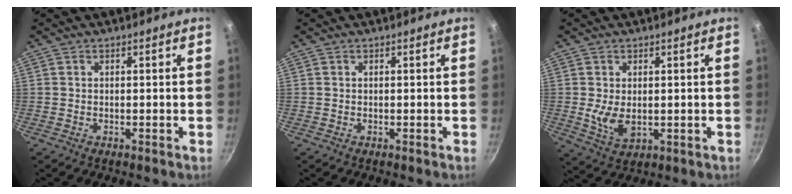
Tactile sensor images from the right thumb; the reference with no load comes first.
{"total": 0.0}
{"total": 5.8, "force": [0.1, 3.4, 4.6], "torque": [-0.088, -0.016, 0.014]}